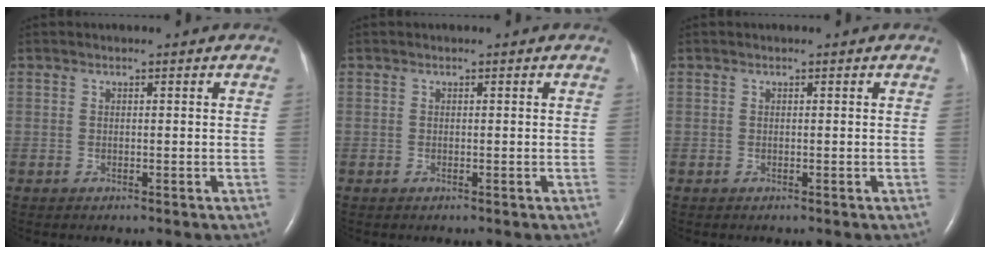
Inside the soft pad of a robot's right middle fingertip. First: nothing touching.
{"total": 0.0}
{"total": 0.0}